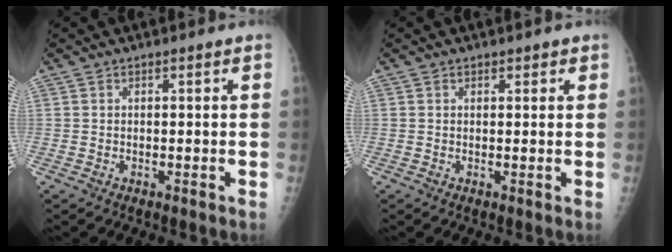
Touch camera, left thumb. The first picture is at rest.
{"total": 1.1, "force": [0.8, 0.7, 0.3], "torque": [0.009, -0.004, 0.006]}